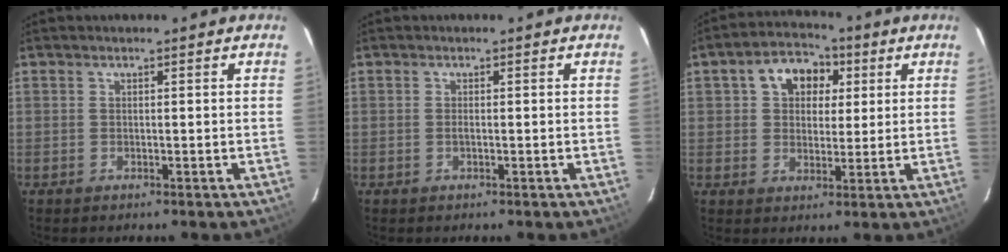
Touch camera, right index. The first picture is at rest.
{"total": 0.6, "force": [-0.2, 0.1, 0.6], "torque": [-0.011, 0.000, -0.005]}
{"total": 8.9, "force": [2.9, 6.7, 5.1], "torque": [-0.091, 0.031, 0.047]}